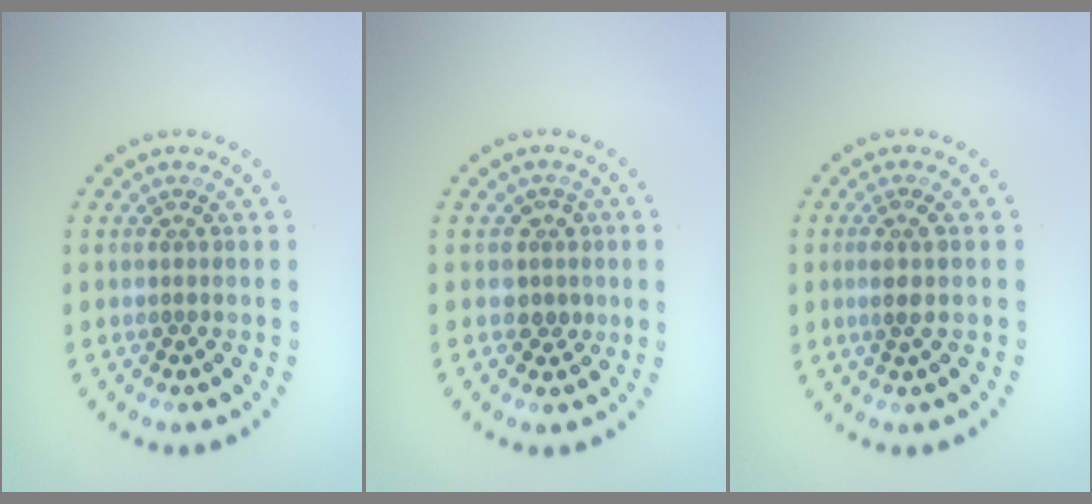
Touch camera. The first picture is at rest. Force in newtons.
{"total": 2.0, "press": 1.6, "slide": 1.1}
{"total": 1.5, "press": 1.1, "slide": 1.0}